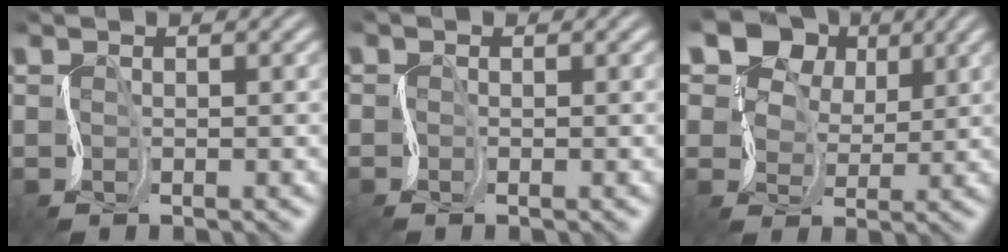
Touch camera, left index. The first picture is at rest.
{"total": 1.2, "force": [-0.8, 0.5, 0.7], "torque": [-0.016, 0.000, -0.012]}
{"total": 16.0, "force": [9.4, 11.2, 6.6], "torque": [-0.152, 0.057, 0.144]}